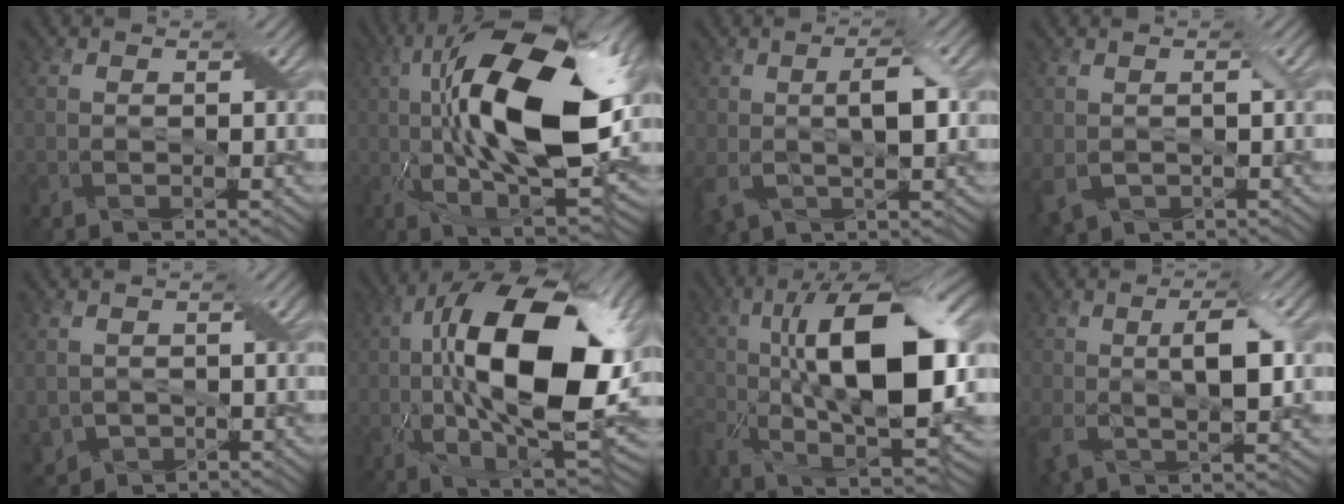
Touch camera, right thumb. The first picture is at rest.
{"total": 18.7, "force": [2.4, 7.4, 17.0], "torque": [-0.303, 0.022, 0.027]}
{"total": 6.9, "force": [-0.3, 3.4, 6.0], "torque": [-0.122, 0.003, -0.009]}
{"total": 4.4, "force": [-0.8, 2.9, 3.2], "torque": [-0.082, -0.013, -0.011]}
{"total": 3.6, "force": [-1.2, 3.0, 1.6], "torque": [-0.048, -0.015, -0.023]}
{"total": 18.3, "force": [0.6, 7.9, 16.5], "torque": [-0.269, 0.017, 0.000]}
{"total": 18.4, "force": [-1.3, 7.6, 16.7], "torque": [-0.301, 0.006, -0.030]}
{"total": 7.7, "force": [0.2, 3.4, 6.9], "torque": [-0.141, 0.000, 0.001]}